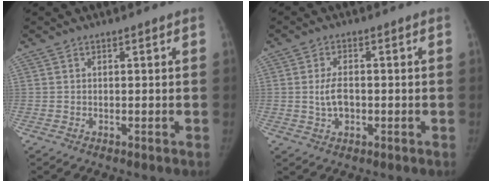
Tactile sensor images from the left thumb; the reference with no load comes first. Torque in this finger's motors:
{"motor_torque": [-0.42, -0.05, -0.26, 0.32, 0.03]}